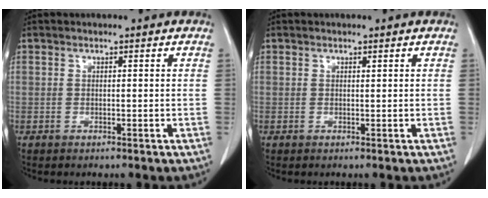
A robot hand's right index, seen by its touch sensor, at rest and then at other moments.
{"total": 0.0}